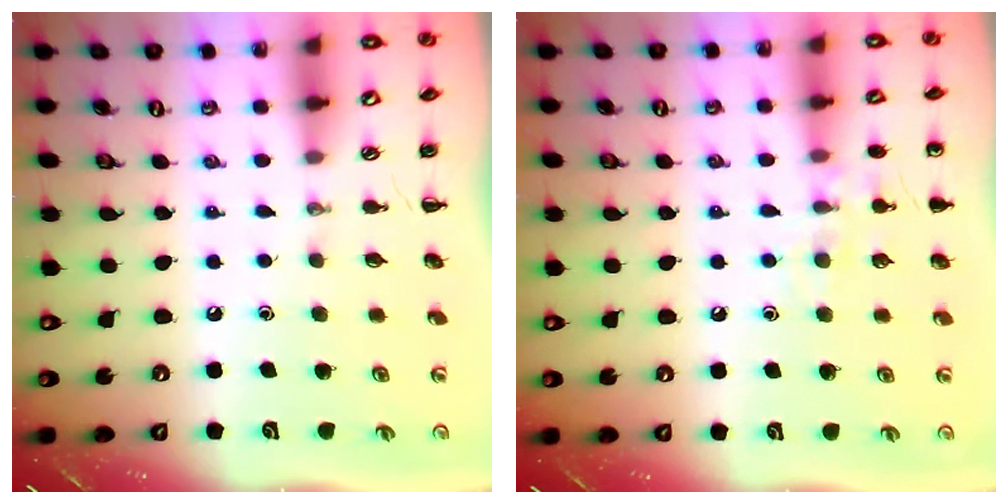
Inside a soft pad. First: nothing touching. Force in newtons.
{"total": 8.4, "press": 8.2, "slide": 1.6}